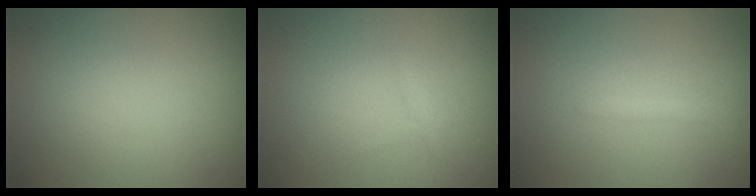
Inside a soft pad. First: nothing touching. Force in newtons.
{"total": 0.5, "press": 0.5, "slide": 0.0}
{"total": 1.3, "press": 1.3, "slide": 0.1}